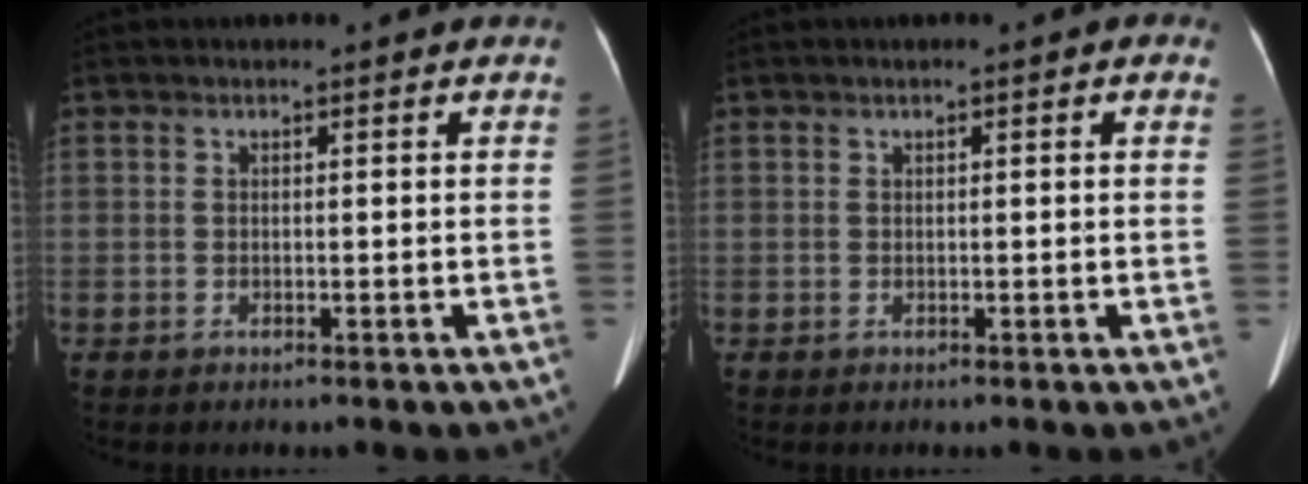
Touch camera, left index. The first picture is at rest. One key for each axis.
{"total": 1.1, "fx": 0.4, "fy": 0.3, "fz": 1.0, "tx": -0.013, "ty": 0.015, "tz": 0.005}